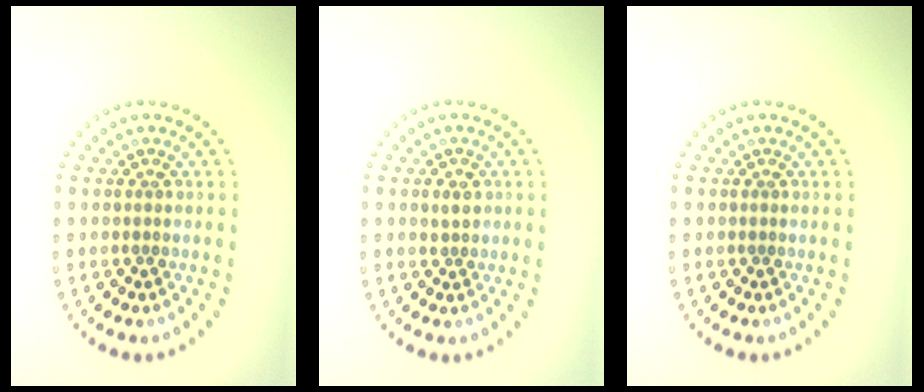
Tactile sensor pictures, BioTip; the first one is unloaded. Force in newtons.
{"total": 1.3, "press": 1.3, "slide": 0.4}
{"total": 0.0}